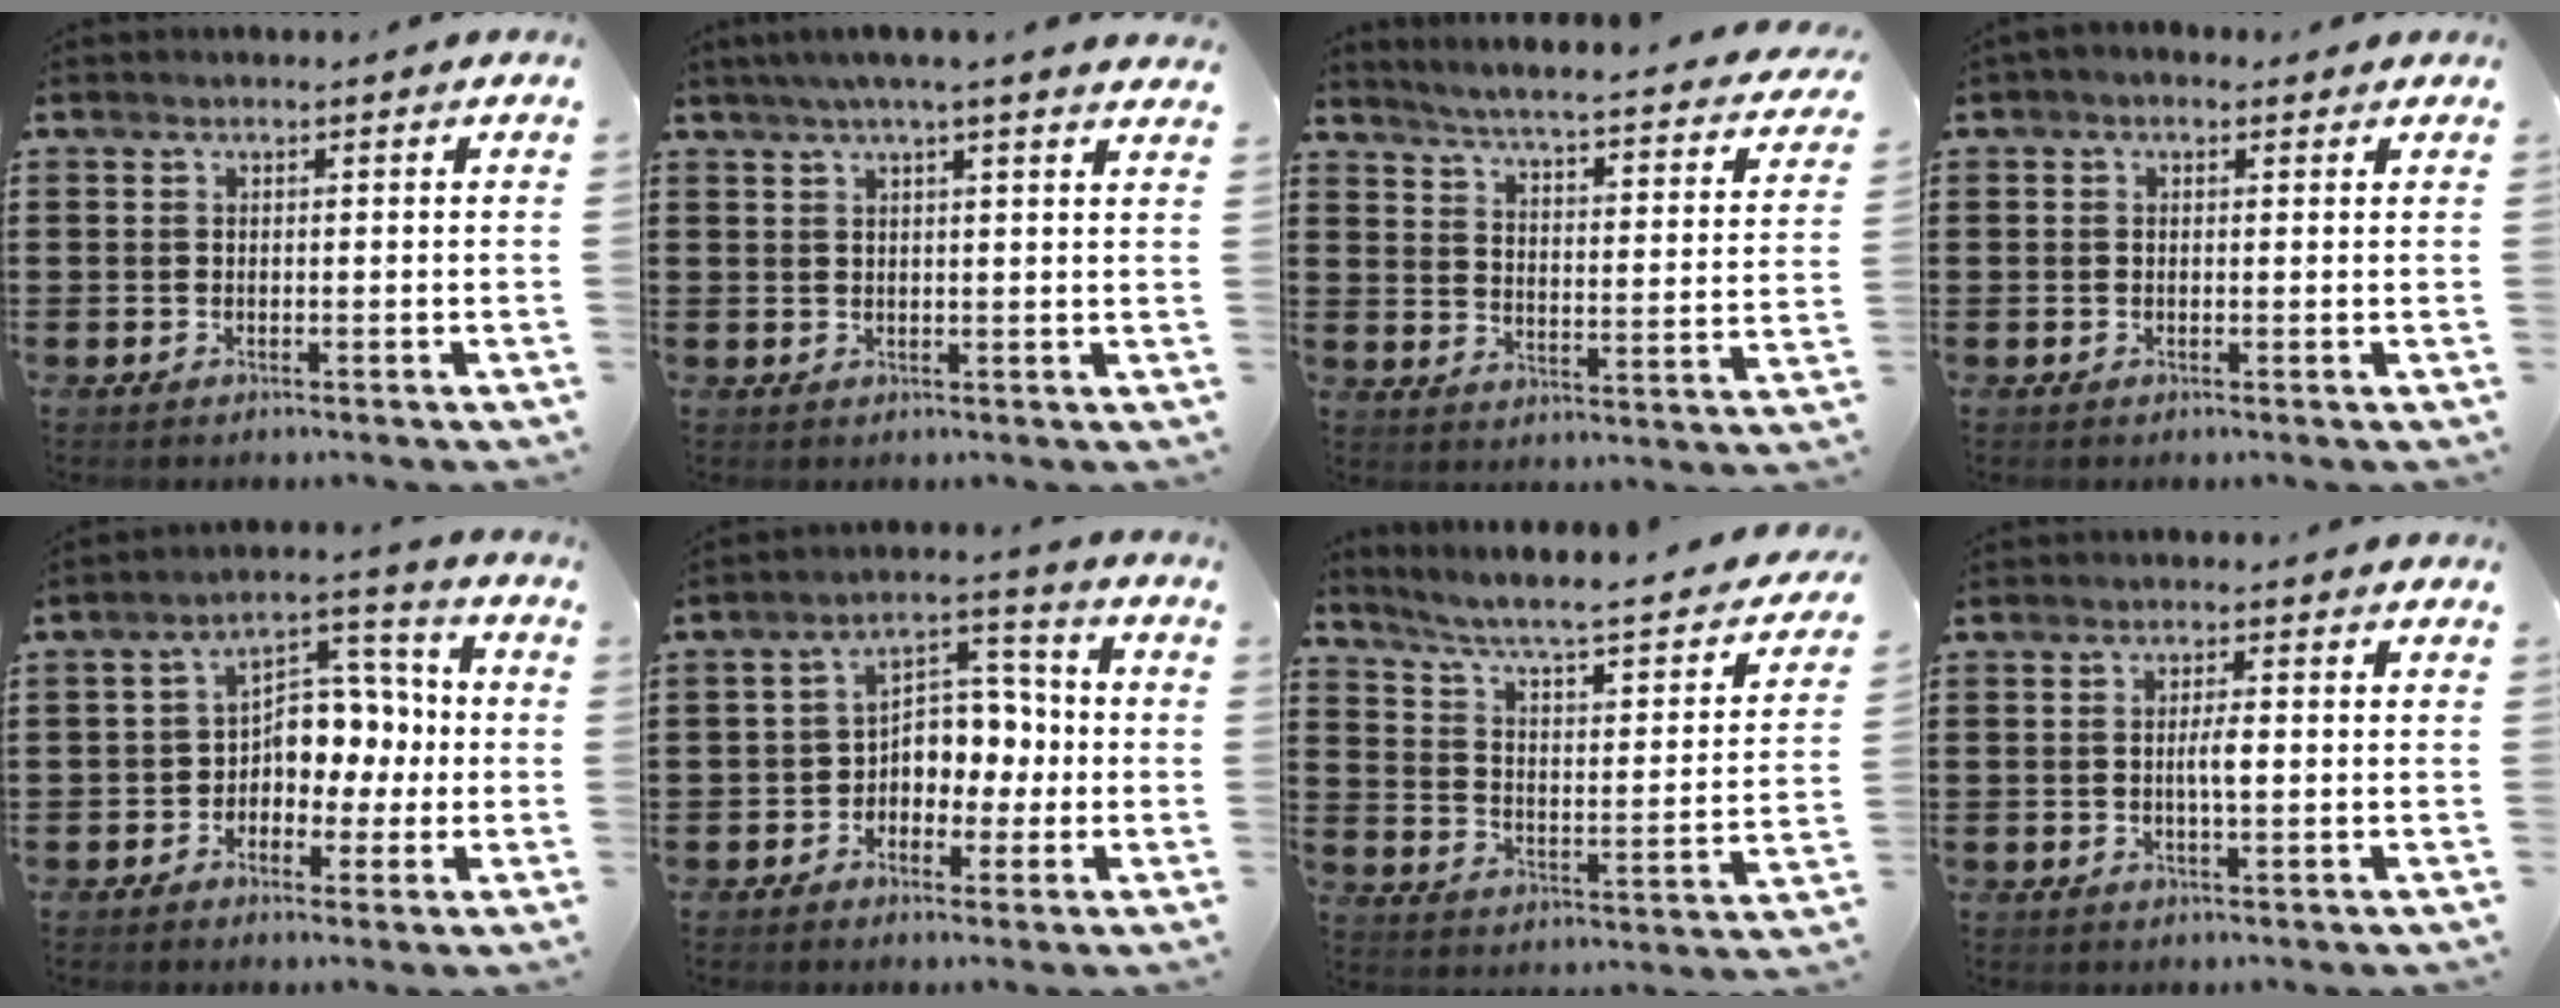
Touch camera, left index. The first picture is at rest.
{"total": 3.2, "force": [2.5, -0.3, 1.9], "torque": [-0.044, 0.001, 0.045]}
{"total": 3.4, "force": [2.9, -0.5, 1.8], "torque": [-0.053, -0.037, 0.037]}
{"total": 1.0, "force": [0.0, 0.8, 0.7], "torque": [-0.015, 0.006, 0.000]}
{"total": 7.1, "force": [-0.2, 5.8, 4.1], "torque": [-0.079, 0.002, -0.011]}
{"total": 5.9, "force": [-0.6, 5.0, 3.0], "torque": [-0.064, 0.008, -0.018]}
{"total": 4.3, "force": [2.7, 0.7, 3.4], "torque": [-0.080, -0.033, 0.033]}
{"total": 2.8, "force": [-0.1, 0.6, 2.7], "torque": [-0.051, -0.001, -0.003]}